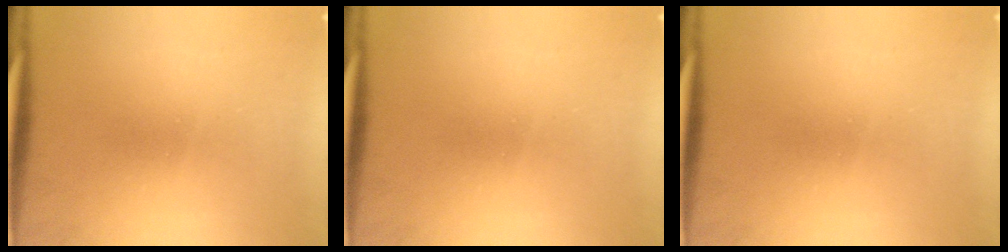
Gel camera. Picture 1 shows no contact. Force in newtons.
{"total": 0.0}
{"total": 0.0}